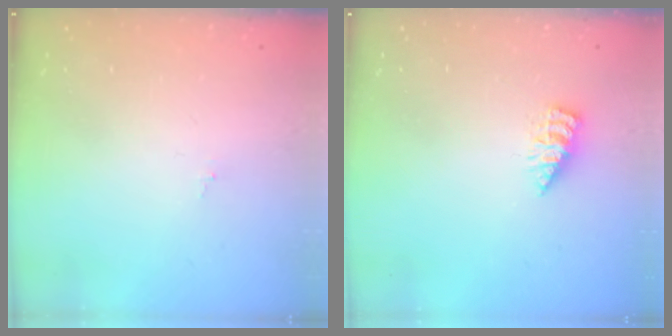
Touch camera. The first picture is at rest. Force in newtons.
{"total": 2.9, "press": 2.8, "slide": 0.4}